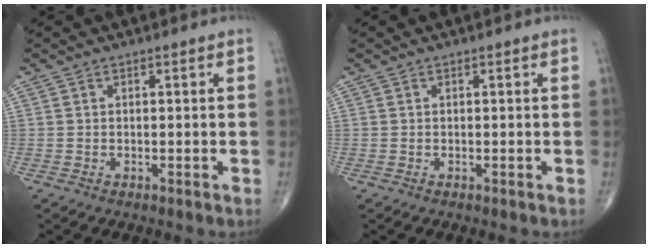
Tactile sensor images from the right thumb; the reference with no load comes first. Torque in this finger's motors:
{"motor_torque": [0.00, 0.00, -0.03, 0.00, -0.01]}